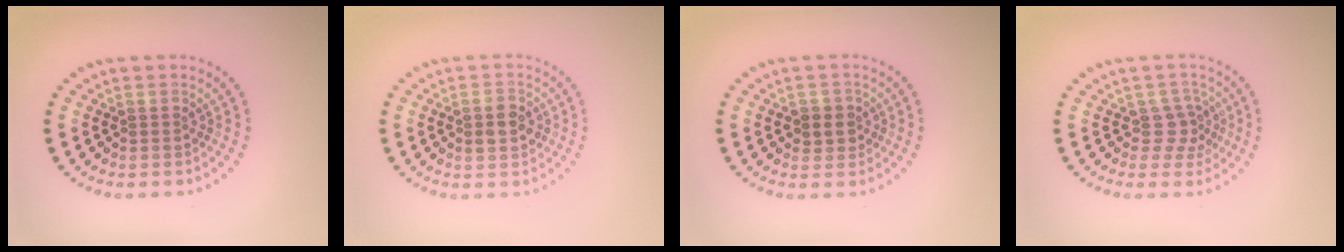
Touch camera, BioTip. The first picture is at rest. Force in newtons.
{"total": 2.7, "press": 2.7, "slide": 0.2}
{"total": 1.9, "press": 1.8, "slide": 0.7}
{"total": 2.3, "press": 1.6, "slide": 1.6}